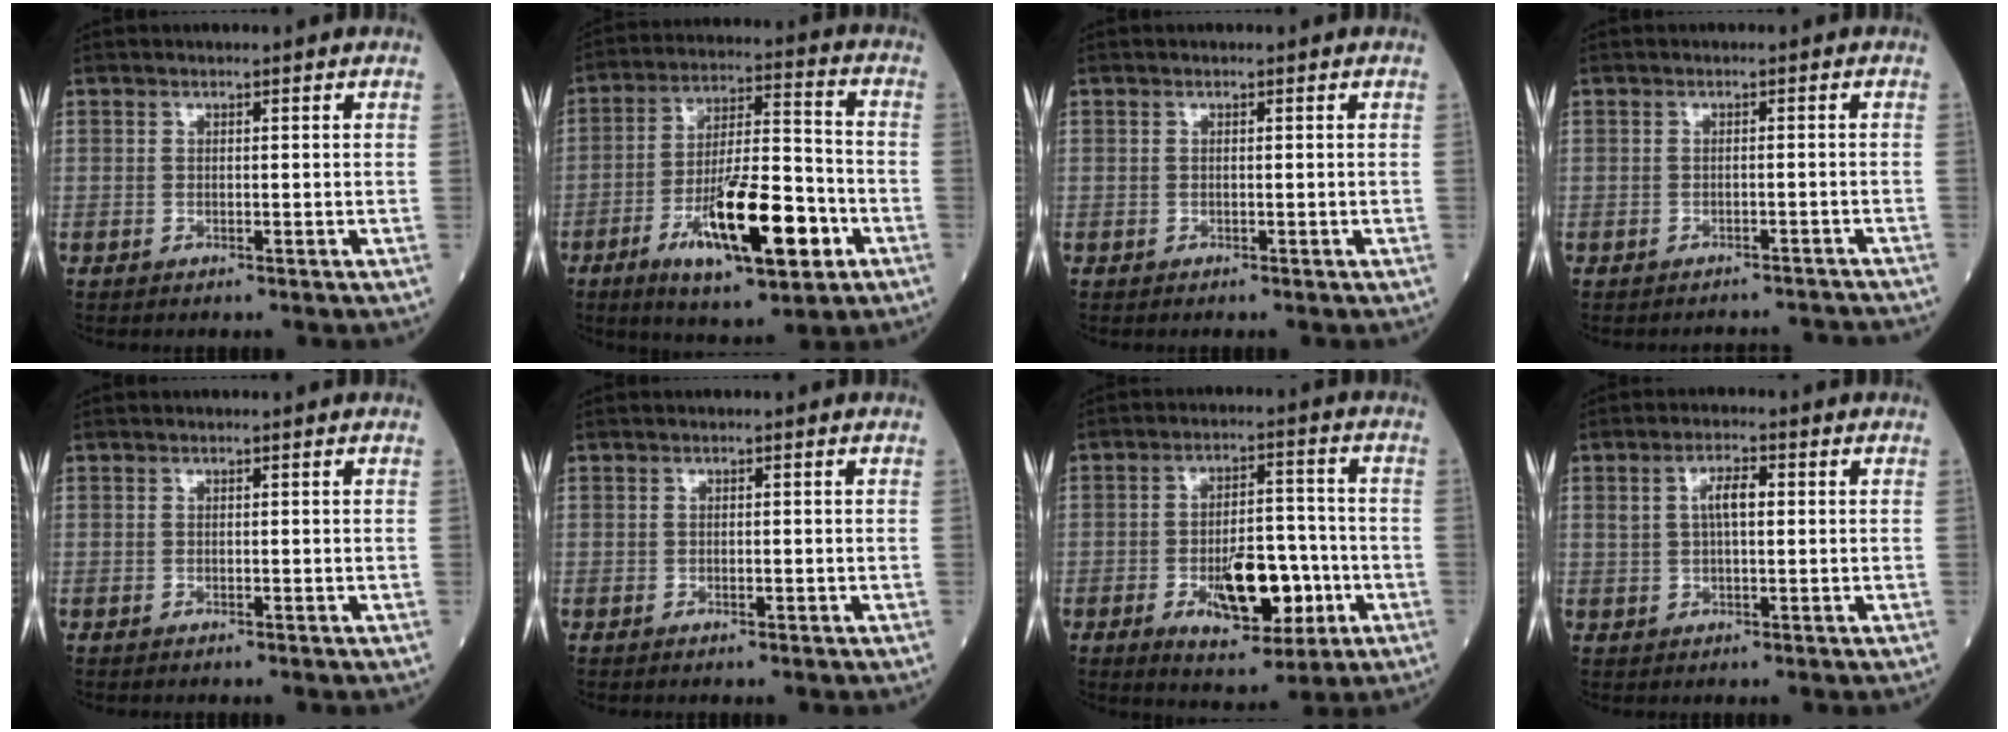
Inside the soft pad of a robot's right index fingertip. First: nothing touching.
{"total": 16.9, "force": [-6.7, 3.9, 15.0], "torque": [-0.259, -0.007, -0.104]}
{"total": 0.0}
{"total": 5.5, "force": [-5.4, 0.8, 0.1], "torque": [0.004, 0.007, -0.056]}
{"total": 0.0}
{"total": 0.8, "force": [-0.2, 0.4, 0.7], "torque": [-0.010, -0.002, -0.002]}
{"total": 11.4, "force": [-3.6, 4.6, 9.7], "torque": [-0.154, 0.003, -0.052]}
{"total": 4.3, "force": [1.0, 1.5, 3.9], "torque": [-0.074, 0.011, 0.019]}